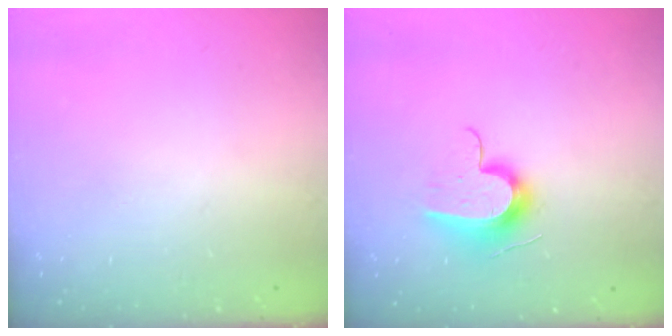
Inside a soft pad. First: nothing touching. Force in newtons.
{"total": 12.4, "press": 12.4, "slide": 0.4}